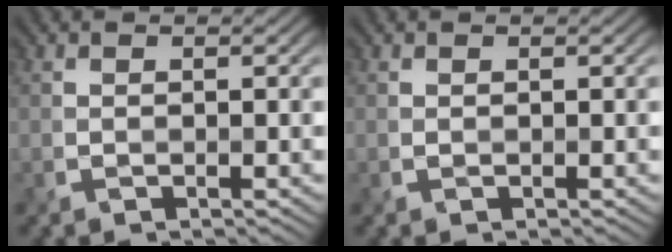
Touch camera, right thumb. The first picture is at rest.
{"total": 0.0}